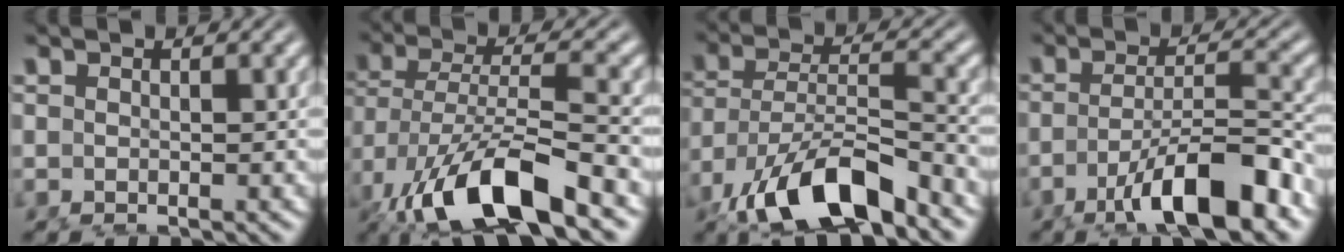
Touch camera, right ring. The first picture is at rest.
{"total": 7.8, "force": [-3.9, 2.1, 6.5], "torque": [-0.134, -0.040, -0.037]}
{"total": 7.4, "force": [-3.8, 3.1, 5.6], "torque": [-0.108, -0.035, -0.045]}
{"total": 7.2, "force": [-3.6, 0.9, 6.2], "torque": [-0.091, -0.017, -0.051]}